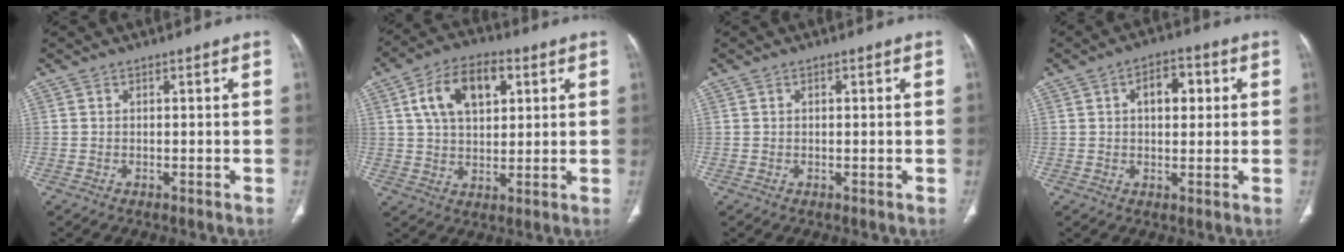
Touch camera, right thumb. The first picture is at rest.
{"total": 12.4, "force": [4.3, 7.4, 9.0], "torque": [-0.139, 0.005, 0.071]}
{"total": 0.6, "force": [0.3, 0.3, 0.4], "torque": [-0.005, 0.002, 0.007]}
{"total": 7.0, "force": [1.8, 4.1, 5.4], "torque": [-0.054, 0.009, 0.026]}